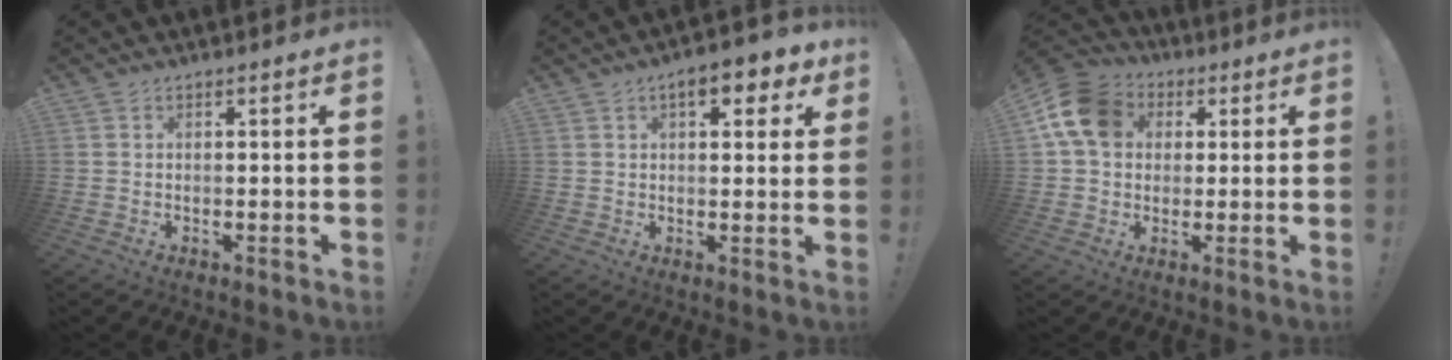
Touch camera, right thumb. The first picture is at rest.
{"total": 7.7, "force": [3.7, 3.4, 5.9], "torque": [-0.075, -0.007, 0.060]}
{"total": 13.8, "force": [3.7, 10.7, 7.8], "torque": [-0.138, 0.003, 0.076]}